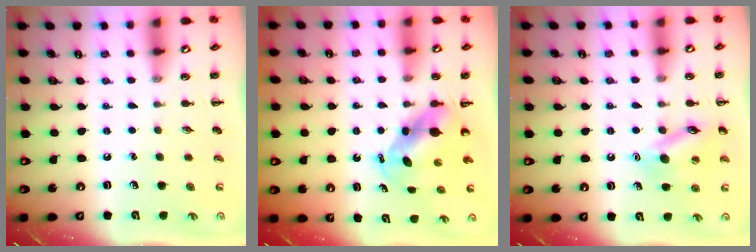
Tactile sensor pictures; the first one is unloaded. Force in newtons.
{"total": 5.1, "press": 5.0, "slide": 0.9}
{"total": 12.6, "press": 12.5, "slide": 1.8}